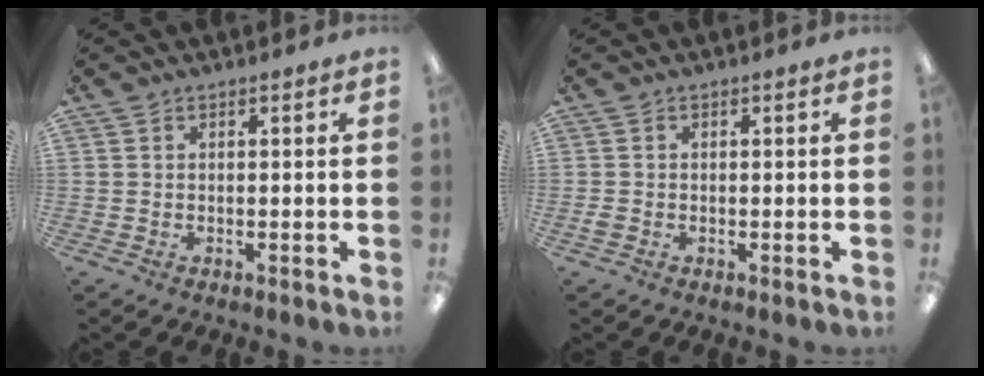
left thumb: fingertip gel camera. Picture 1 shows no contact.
{"total": 1.2, "force": [-0.5, 0.9, 0.6], "torque": [-0.009, 0.003, -0.009]}